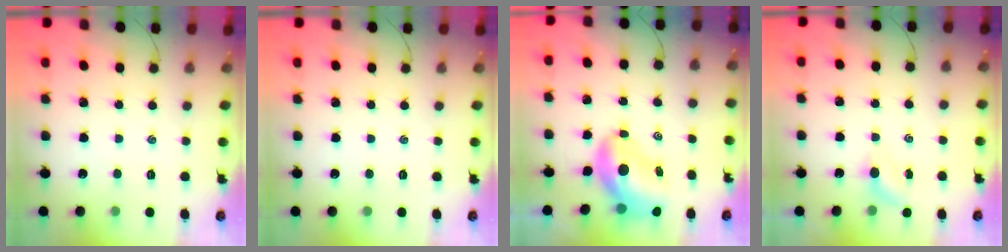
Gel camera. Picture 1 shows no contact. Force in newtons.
{"total": 0.0}
{"total": 10.2, "press": 9.8, "slide": 2.9}
{"total": 3.1, "press": 2.9, "slide": 1.1}